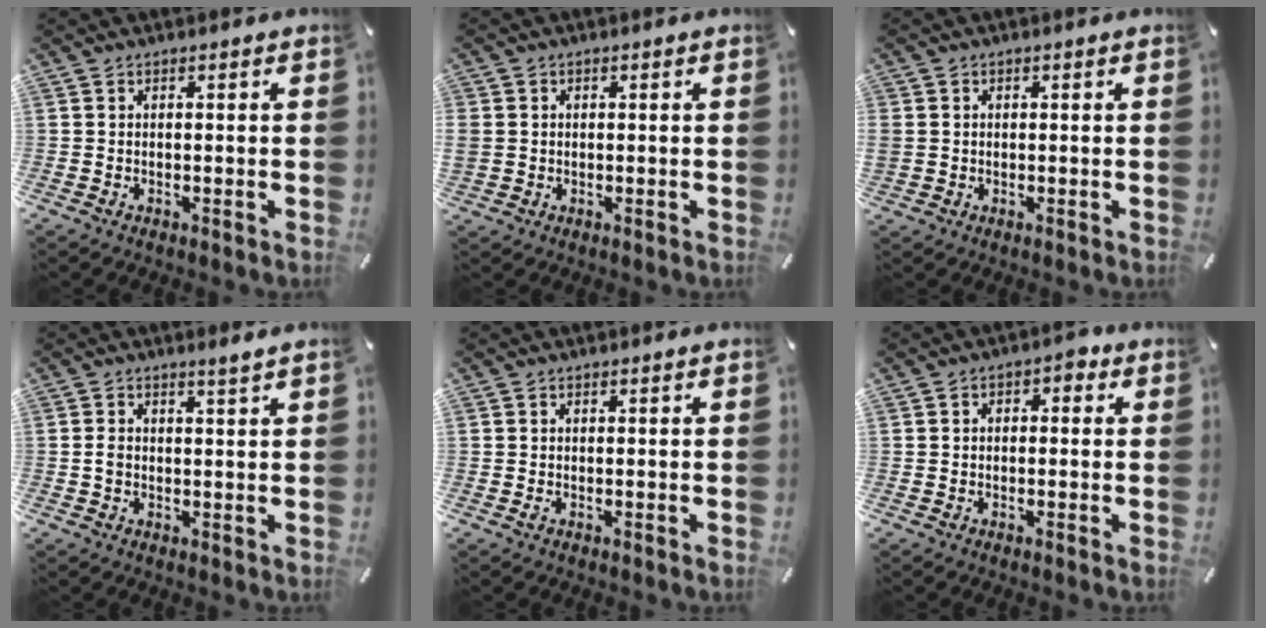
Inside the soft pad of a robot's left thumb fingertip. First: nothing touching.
{"total": 2.8, "force": [0.2, 2.7, 0.8], "torque": [-0.014, 0.005, 0.004]}
{"total": 2.0, "force": [0.1, 1.9, 0.5], "torque": [-0.009, 0.004, 0.002]}
{"total": 1.9, "force": [0.7, 0.6, 1.6], "torque": [-0.033, 0.002, 0.011]}
{"total": 0.0}
{"total": 2.3, "force": [-0.7, 1.7, 1.4], "torque": [-0.021, 0.010, -0.019]}